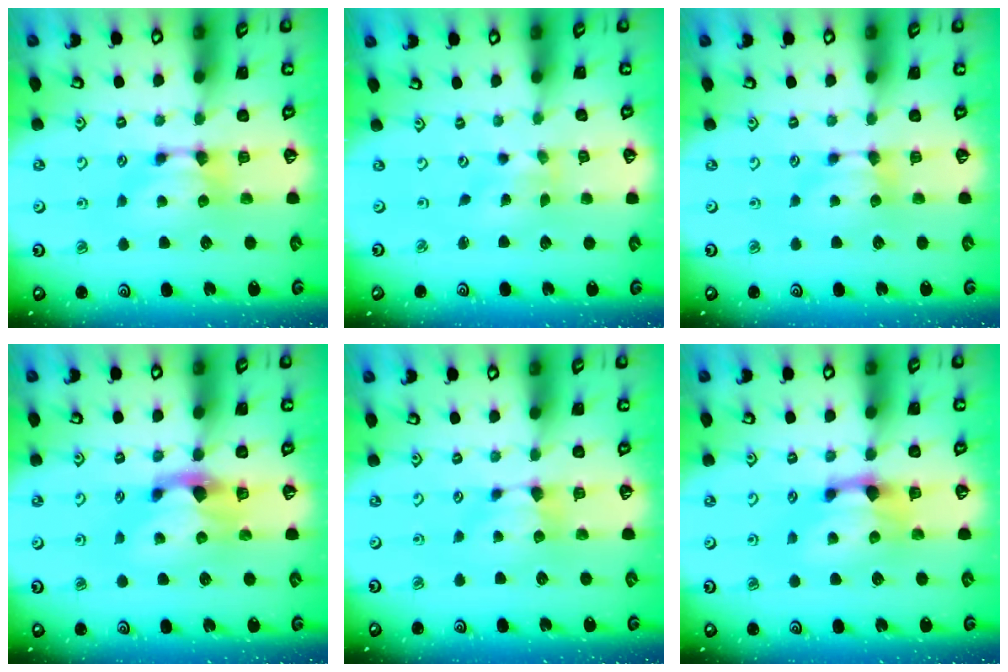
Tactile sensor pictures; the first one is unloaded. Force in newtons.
{"total": 3.4, "press": 3.3, "slide": 0.6}
{"total": 0.7, "press": 0.6, "slide": 0.5}
{"total": 2.2, "press": 1.8, "slide": 1.3}
{"total": 0.0}
{"total": 2.1, "press": 1.6, "slide": 1.4}